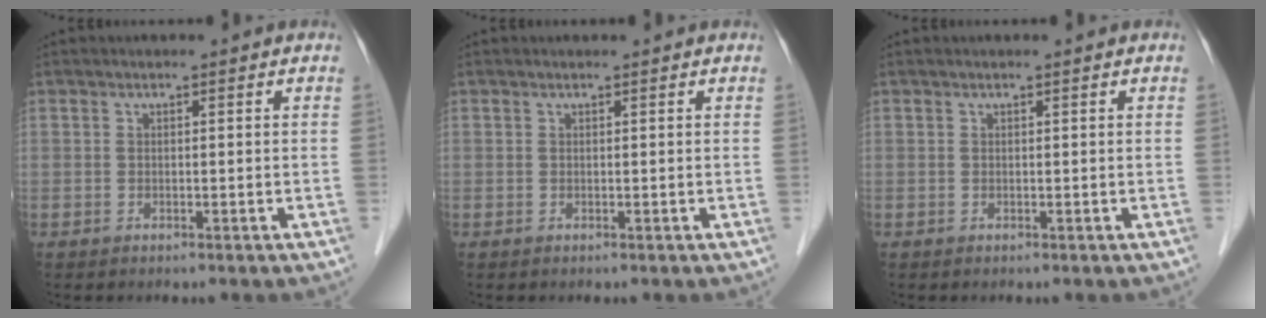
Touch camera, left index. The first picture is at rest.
{"total": 0.0}
{"total": 0.0}